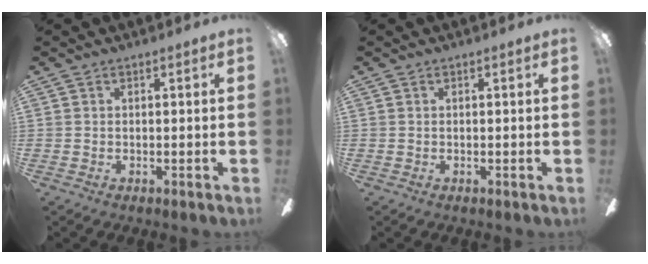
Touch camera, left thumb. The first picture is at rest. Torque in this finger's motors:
{"motor_torque": [0.00, 0.00, 0.00, 0.00, 0.00]}